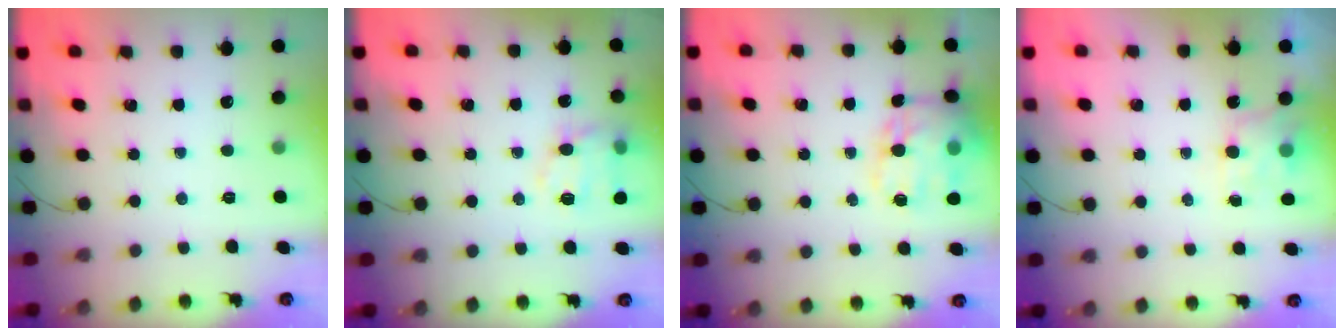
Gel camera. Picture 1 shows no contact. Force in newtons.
{"total": 12.6, "press": 12.4, "slide": 2.0}
{"total": 17.7, "press": 17.4, "slide": 3.3}
{"total": 4.8, "press": 4.6, "slide": 1.2}